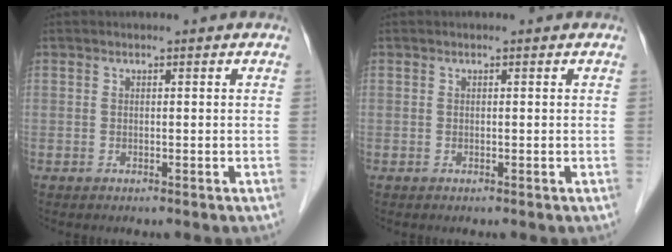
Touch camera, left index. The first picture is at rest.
{"total": 0.0}